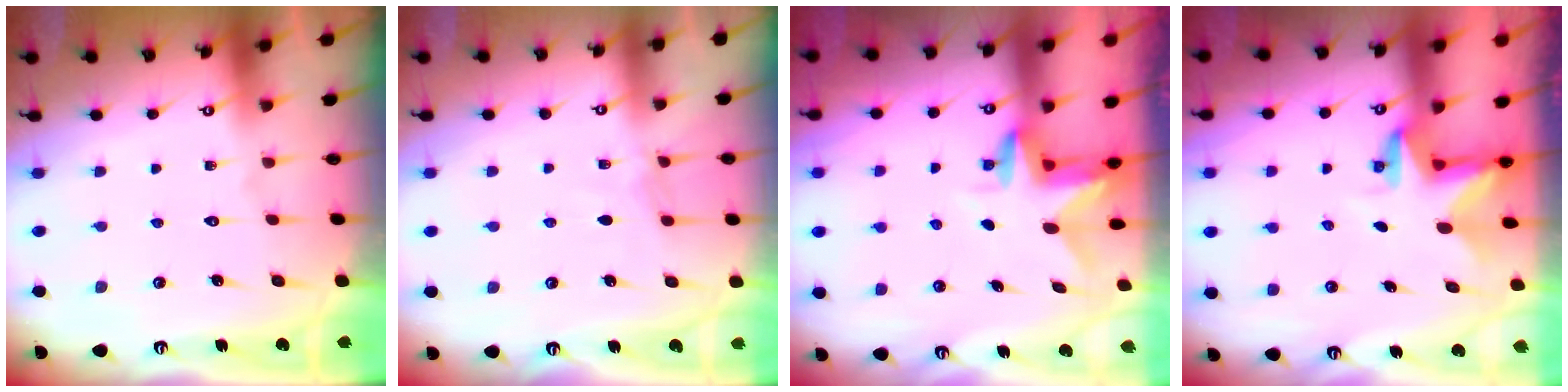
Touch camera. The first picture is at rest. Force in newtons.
{"total": 5.2, "press": 5.2, "slide": 0.6}
{"total": 3.0, "press": 3.0, "slide": 0.3}
{"total": 2.8, "press": 2.8, "slide": 0.2}